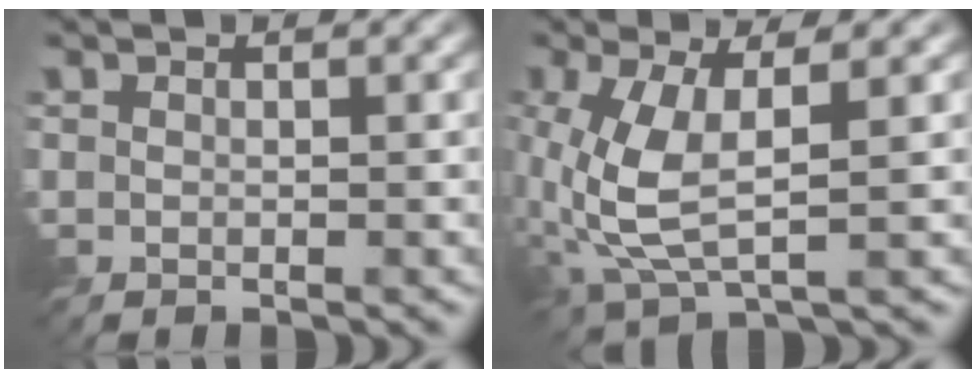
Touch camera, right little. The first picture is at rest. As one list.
[{"total": 6.1, "force": [-0.6, 2.6, 5.5], "torque": [-0.144, -0.011, -0.008]}]